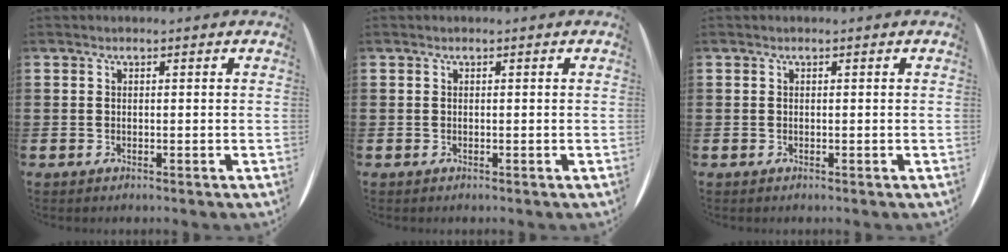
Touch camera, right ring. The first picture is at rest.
{"total": 0.0}
{"total": 0.0}